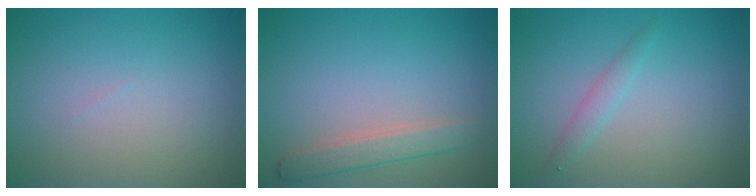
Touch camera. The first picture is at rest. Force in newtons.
{"total": 2.3, "press": 2.3, "slide": 0.1}
{"total": 1.3, "press": 1.3, "slide": 0.0}